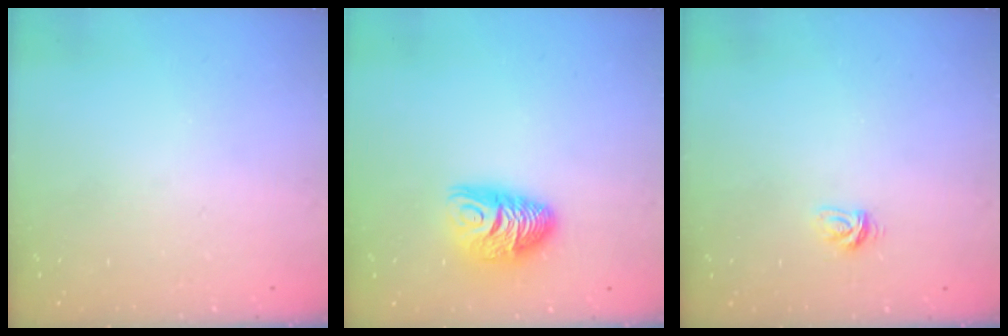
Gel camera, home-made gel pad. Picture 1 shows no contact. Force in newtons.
{"total": 9.2, "press": 9.2, "slide": 0.7}
{"total": 3.3, "press": 3.2, "slide": 0.5}